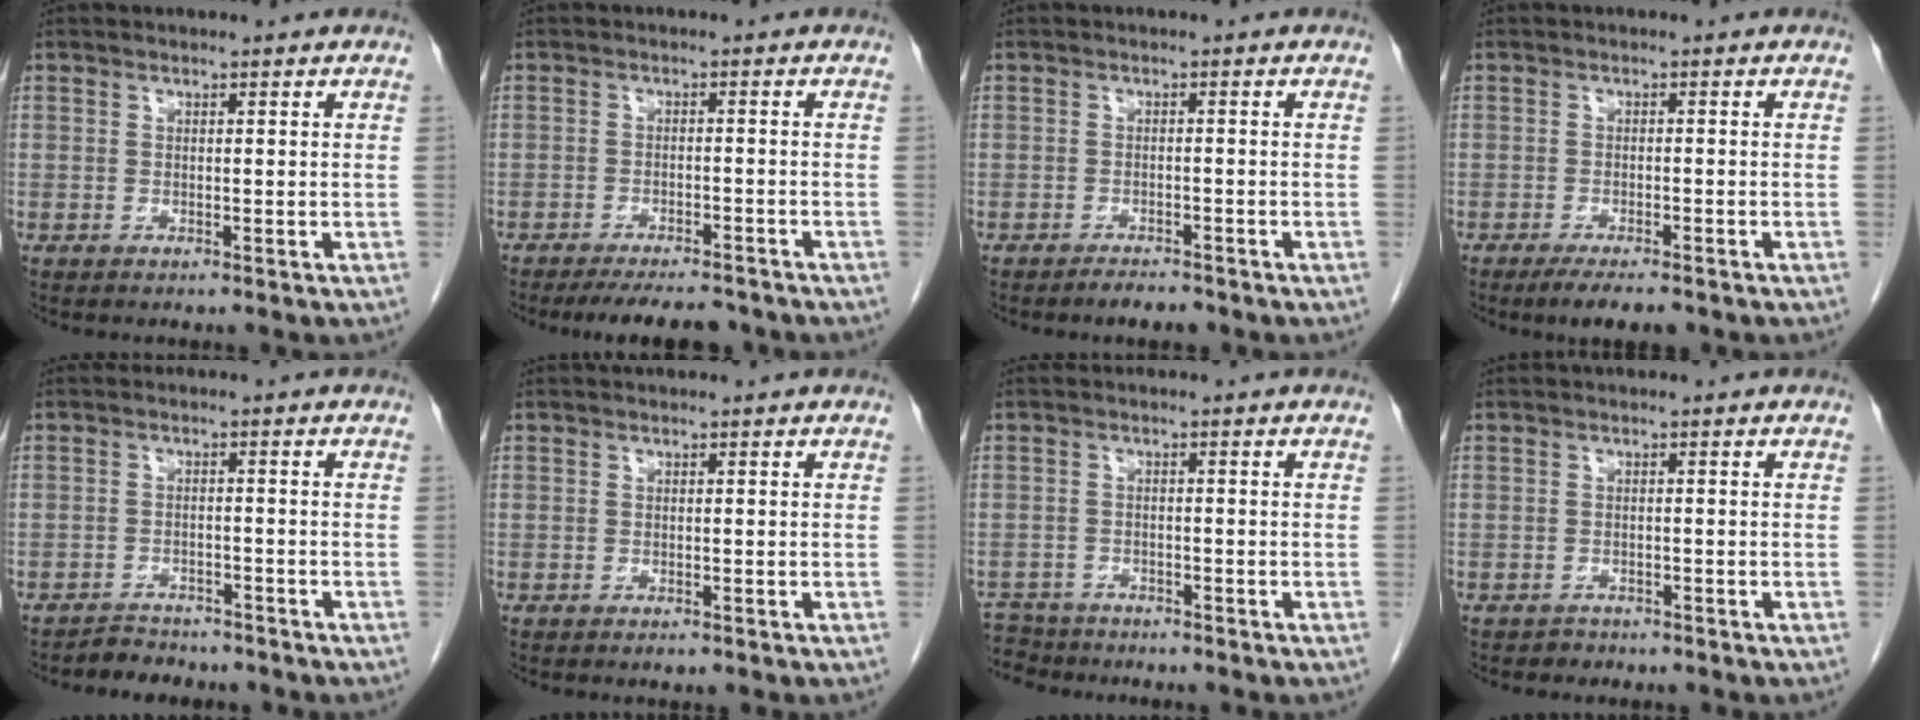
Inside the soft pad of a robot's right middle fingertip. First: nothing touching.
{"total": 8.4, "force": [-7.6, 1.9, 3.1], "torque": [-0.039, -0.006, -0.105]}
{"total": 2.4, "force": [-2.1, 0.6, 1.0], "torque": [-0.018, -0.002, -0.029]}
{"total": 5.2, "force": [-4.0, 1.1, 3.2], "torque": [-0.045, -0.008, -0.059]}
{"total": 4.1, "force": [-3.8, 1.6, 0.1], "torque": [-0.005, -0.002, -0.058]}
{"total": 0.6, "force": [-0.4, 0.2, 0.3], "torque": [-0.005, 0.000, -0.004]}
{"total": 5.3, "force": [-4.9, 1.9, -0.4], "torque": [0.006, -0.005, -0.087]}
{"total": 1.2, "force": [-1.0, 0.7, -0.2], "torque": [-0.004, 0.002, -0.018]}